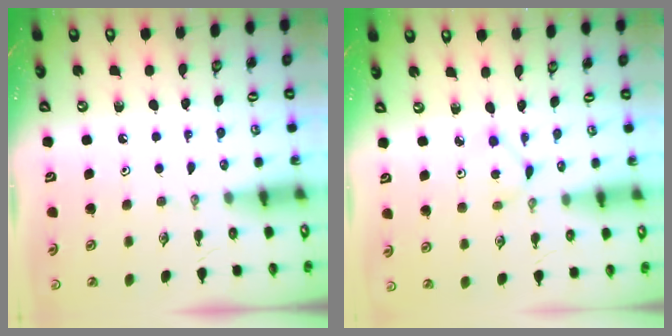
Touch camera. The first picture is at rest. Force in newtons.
{"total": 2.8, "press": 2.8, "slide": 0.1}